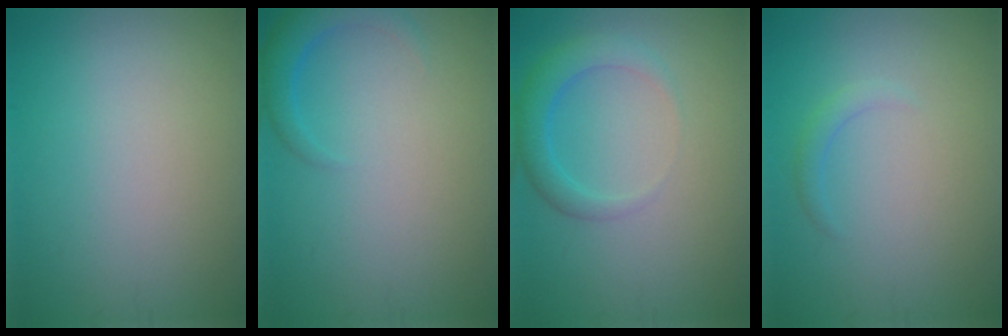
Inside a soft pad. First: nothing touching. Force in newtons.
{"total": 2.5, "press": 2.5, "slide": 0.3}
{"total": 2.9, "press": 2.9, "slide": 0.2}
{"total": 1.1, "press": 1.1, "slide": 0.2}